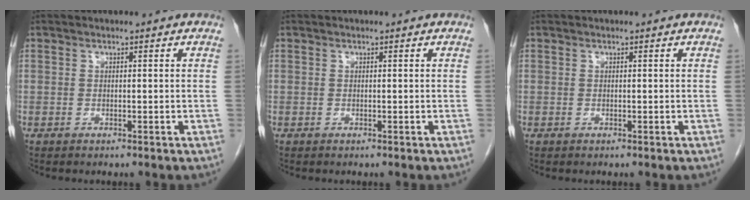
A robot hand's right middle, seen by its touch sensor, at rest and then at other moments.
{"total": 0.0}
{"total": 0.0}